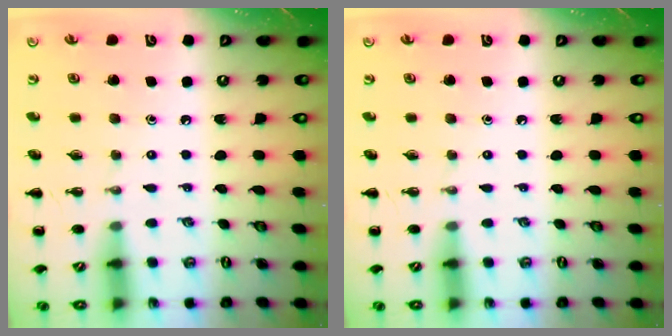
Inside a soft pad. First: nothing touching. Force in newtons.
{"total": 0.0}